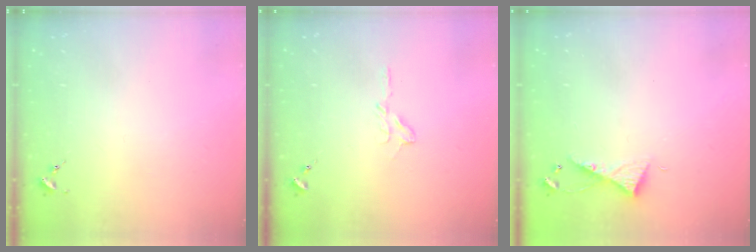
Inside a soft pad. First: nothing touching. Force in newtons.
{"total": 5.5, "press": 5.5, "slide": 0.5}
{"total": 6.2, "press": 6.2, "slide": 0.6}